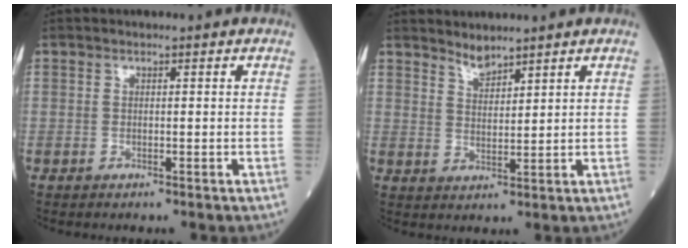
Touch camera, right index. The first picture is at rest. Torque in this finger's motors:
{"motor_torque": [-0.10, 0.08, 0.04, 0.01]}